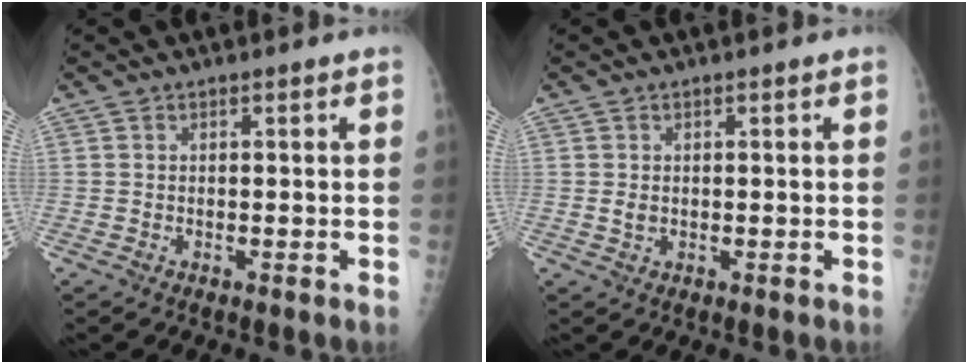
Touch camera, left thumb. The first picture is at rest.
{"total": 1.5, "force": [0.2, 1.3, 0.7], "torque": [-0.005, 0.000, 0.006]}